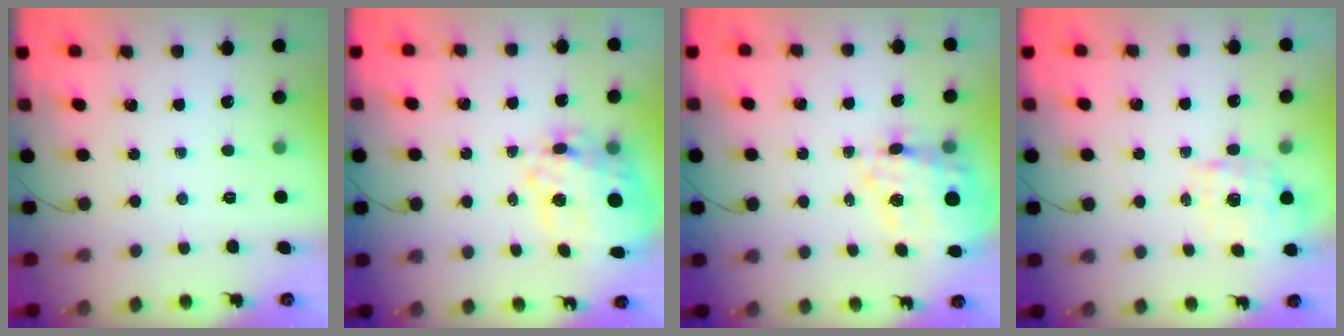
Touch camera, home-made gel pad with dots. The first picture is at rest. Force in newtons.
{"total": 18.9, "press": 18.5, "slide": 3.9}
{"total": 18.8, "press": 18.4, "slide": 3.9}
{"total": 1.9, "press": 1.8, "slide": 0.6}